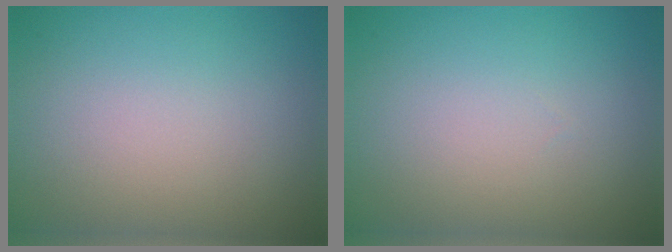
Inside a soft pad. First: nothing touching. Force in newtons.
{"total": 0.0}